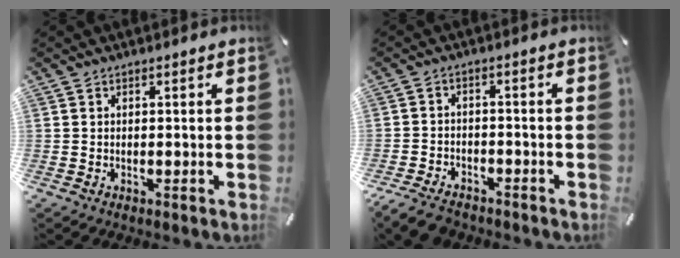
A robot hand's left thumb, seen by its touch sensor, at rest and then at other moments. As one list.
[{"total": 5.1, "force": [-4.3, 2.2, 1.8], "torque": [-0.045, 0.015, -0.084]}]